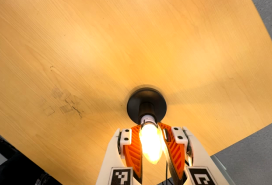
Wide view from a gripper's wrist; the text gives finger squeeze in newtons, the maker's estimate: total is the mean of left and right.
{"total": 24.4, "left": 24.2, "right": 24.6}